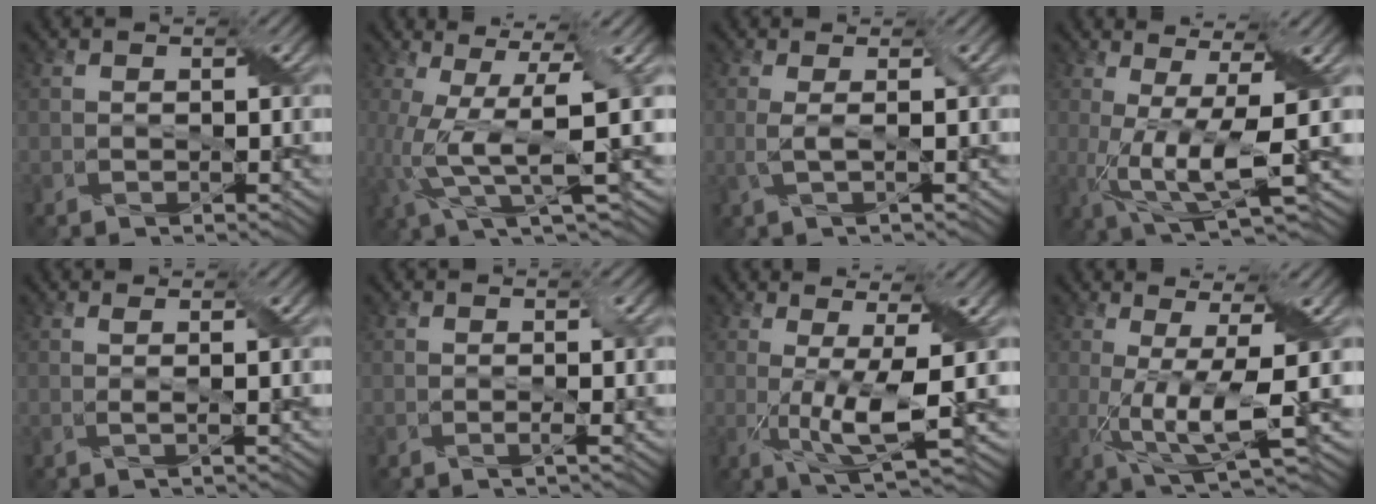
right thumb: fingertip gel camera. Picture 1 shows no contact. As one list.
[{"total": 11.1, "force": [-1.4, 2.7, 10.7], "torque": [-0.213, 0.000, -0.012]}, {"total": 2.3, "force": [0.0, 0.5, 2.2], "torque": [-0.046, 0.001, 0.000]}, {"total": 9.8, "force": [-0.7, 2.5, 9.4], "torque": [-0.187, 0.001, -0.002]}, {"total": 1.3, "force": [0.1, 0.2, 1.3], "torque": [-0.031, 0.002, -0.005]}, {"total": 1.4, "force": [-0.3, 0.2, 1.4], "torque": [-0.026, 0.002, -0.009]}, {"total": 7.6, "force": [-0.6, 1.5, 7.4], "torque": [-0.145, 0.001, -0.005]}, {"total": 8.9, "force": [-0.7, 1.9, 8.7], "torque": [-0.169, 0.003, -0.003]}]